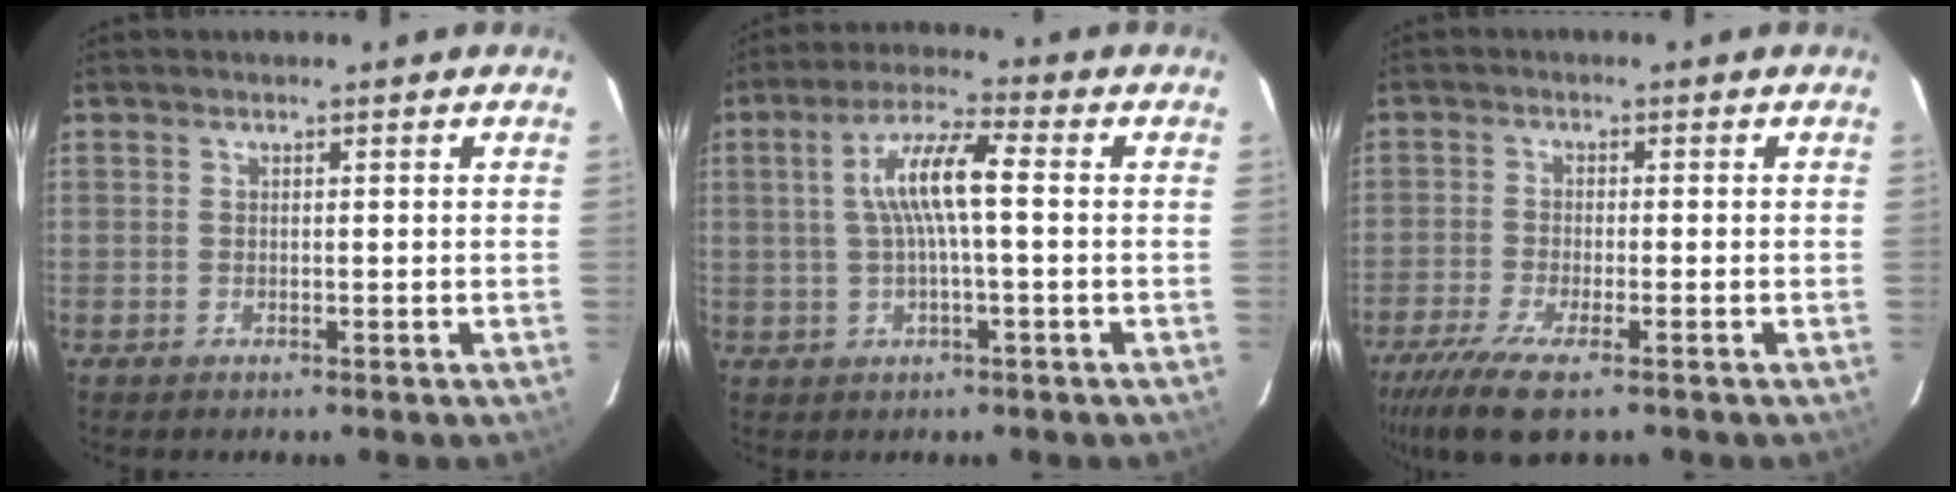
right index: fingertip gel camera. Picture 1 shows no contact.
{"total": 8.3, "force": [0.5, 1.1, 8.2], "torque": [-0.157, 0.012, 0.010]}
{"total": 9.9, "force": [-6.9, 2.1, 6.8], "torque": [-0.164, -0.040, -0.130]}